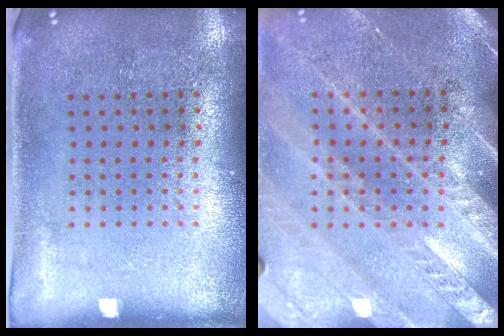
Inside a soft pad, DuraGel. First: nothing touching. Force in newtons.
{"total": 3.0, "press": 2.6, "slide": 1.4}